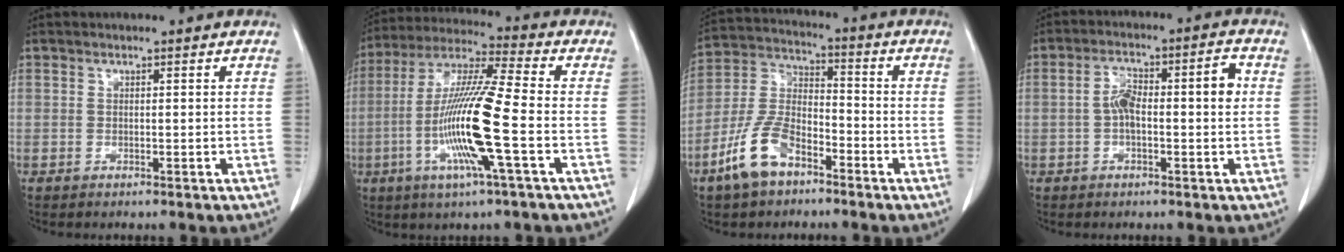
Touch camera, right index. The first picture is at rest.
{"total": 15.2, "force": [-3.8, -0.2, 14.8], "torque": [-0.298, -0.009, -0.083]}
{"total": 10.4, "force": [-6.1, 4.8, 6.8], "torque": [-0.155, 0.005, -0.125]}
{"total": 7.5, "force": [0.0, 2.2, 7.2], "torque": [-0.127, 0.034, -0.002]}